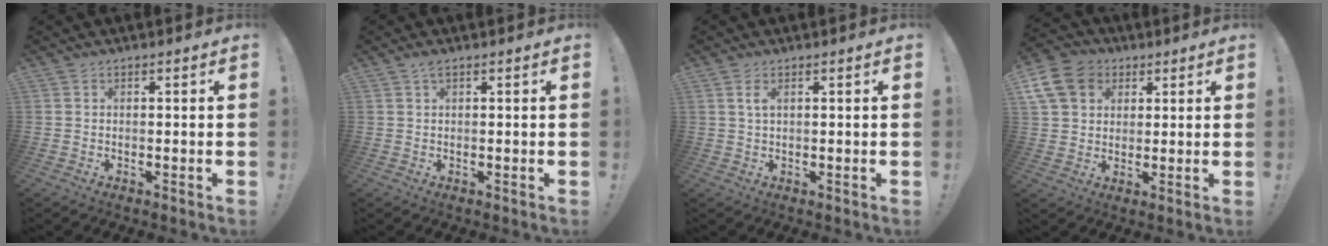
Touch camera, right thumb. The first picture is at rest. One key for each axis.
{"total": 1.4, "fx": 0.7, "fy": 0.2, "fz": 1.1, "tx": -0.025, "ty": 0.002, "tz": 0.012}
{"total": 2.3, "fx": 1.1, "fy": 0.8, "fz": 1.9, "tx": -0.042, "ty": 0.003, "tz": 0.018}
{"total": 12.4, "fx": 4.7, "fy": 10.0, "fz": 5.5, "tx": -0.095, "ty": -0.015, "tz": 0.098}